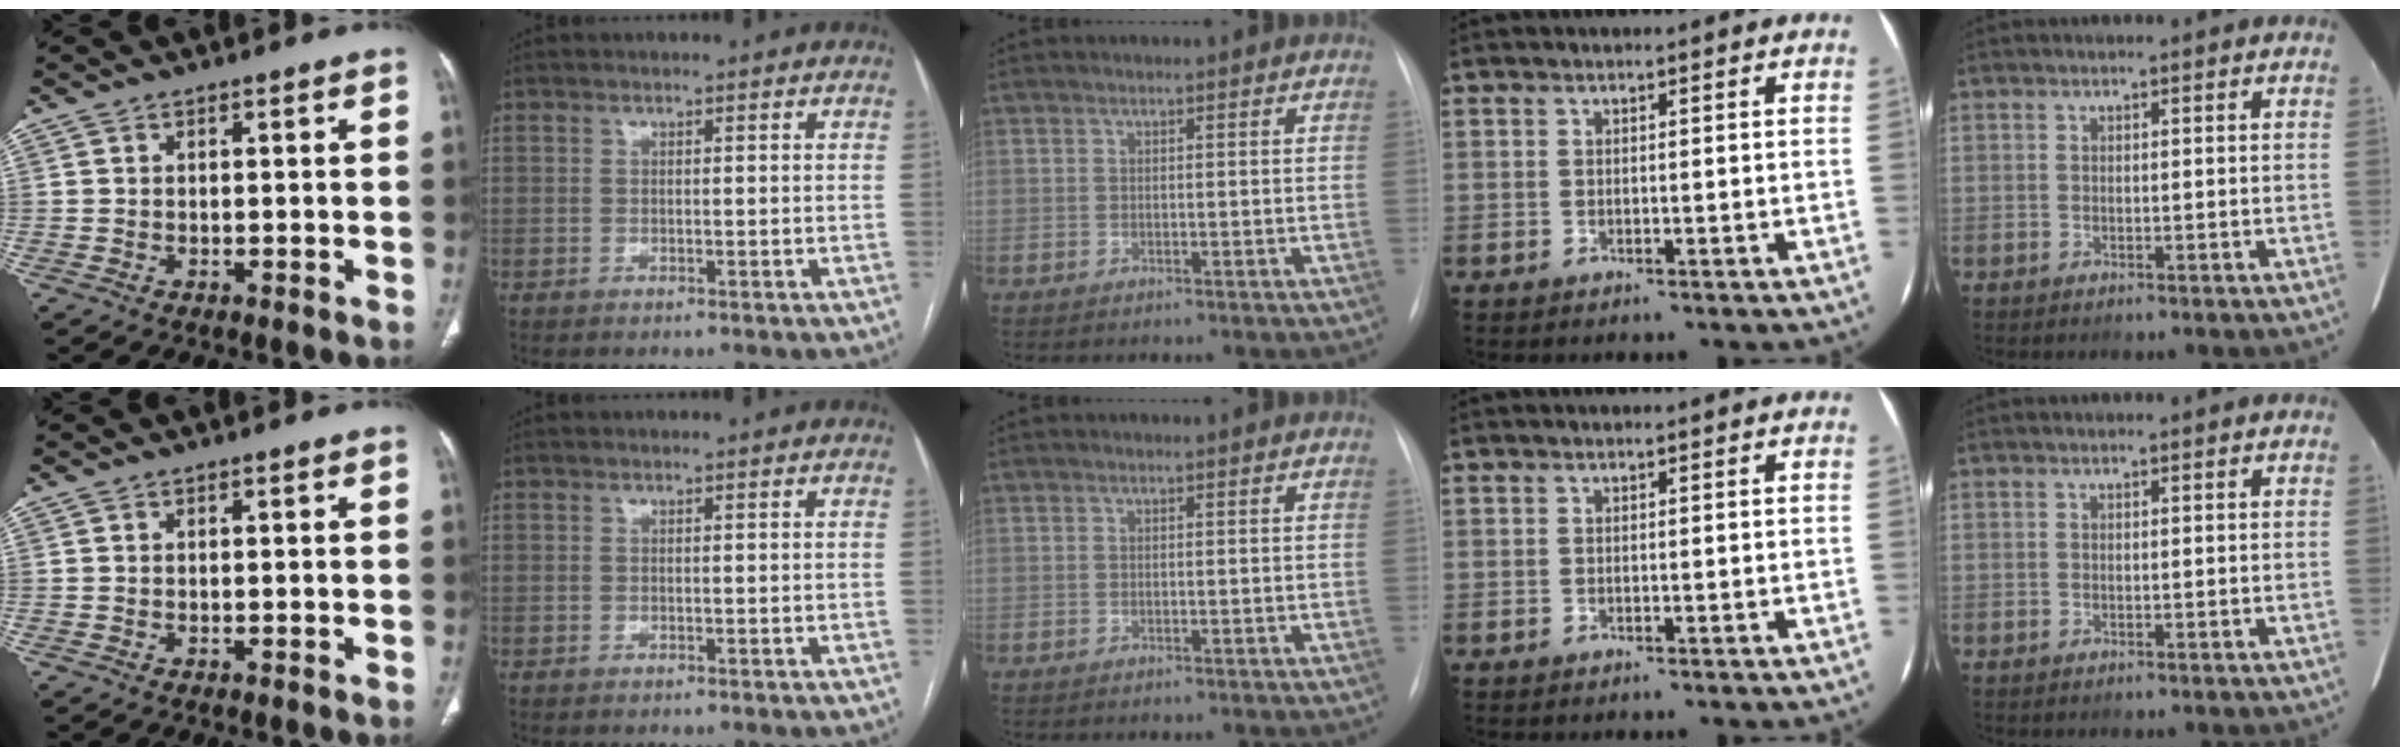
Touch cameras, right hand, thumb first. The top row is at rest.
{}